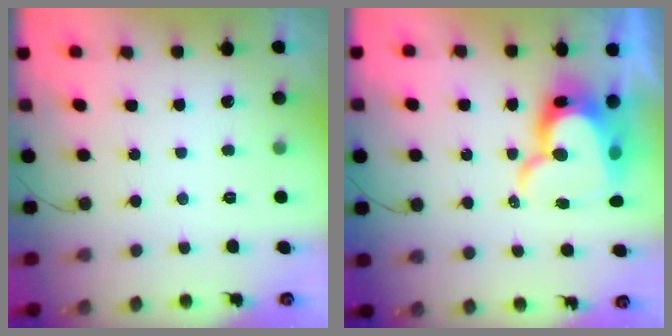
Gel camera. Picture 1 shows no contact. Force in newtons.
{"total": 15.0, "press": 14.9, "slide": 1.4}